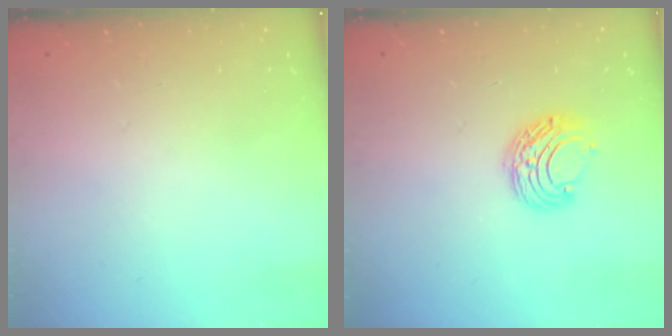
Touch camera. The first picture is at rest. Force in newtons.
{"total": 7.6, "press": 7.6, "slide": 0.6}